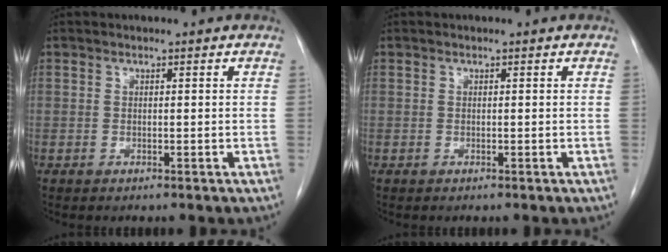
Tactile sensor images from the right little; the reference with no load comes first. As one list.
[{"total": 0.0}]